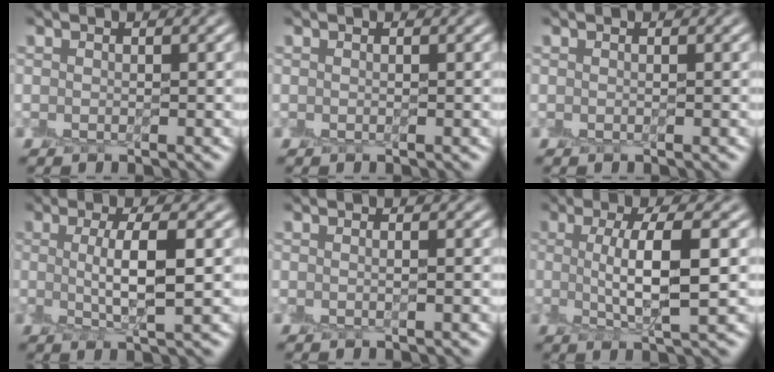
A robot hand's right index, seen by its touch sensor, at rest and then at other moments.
{"total": 0.0}
{"total": 0.0}
{"total": 4.3, "force": [0.4, 0.8, 4.2], "torque": [-0.081, 0.002, 0.008]}
{"total": 0.7, "force": [0.0, 0.0, 0.7], "torque": [-0.012, -0.002, -0.002]}
{"total": 5.9, "force": [0.5, 1.4, 5.7], "torque": [-0.106, 0.004, 0.006]}